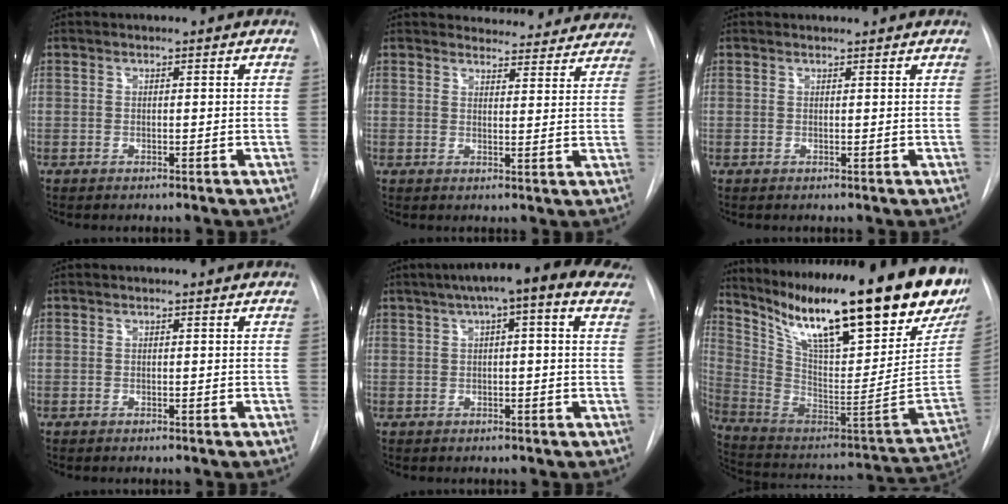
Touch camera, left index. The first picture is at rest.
{"total": 15.1, "force": [14.3, 4.4, 2.2], "torque": [0.002, -0.016, 0.151]}
{"total": 1.6, "force": [1.6, 0.2, 0.2], "torque": [-0.012, 0.014, 0.020]}
{"total": 0.0}
{"total": 11.8, "force": [7.4, 2.3, 8.9], "torque": [-0.132, 0.046, 0.087]}
{"total": 33.2, "force": [23.3, 6.9, 22.7], "torque": [-0.379, -0.045, 0.341]}